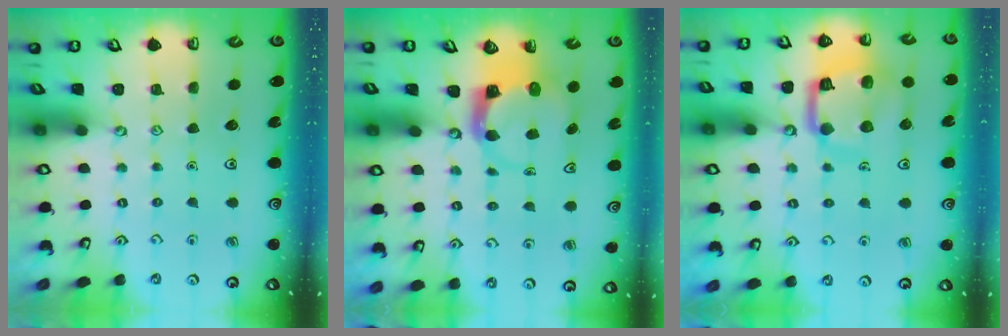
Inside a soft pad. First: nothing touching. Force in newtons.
{"total": 3.9, "press": 3.8, "slide": 0.6}
{"total": 14.8, "press": 14.7, "slide": 1.6}